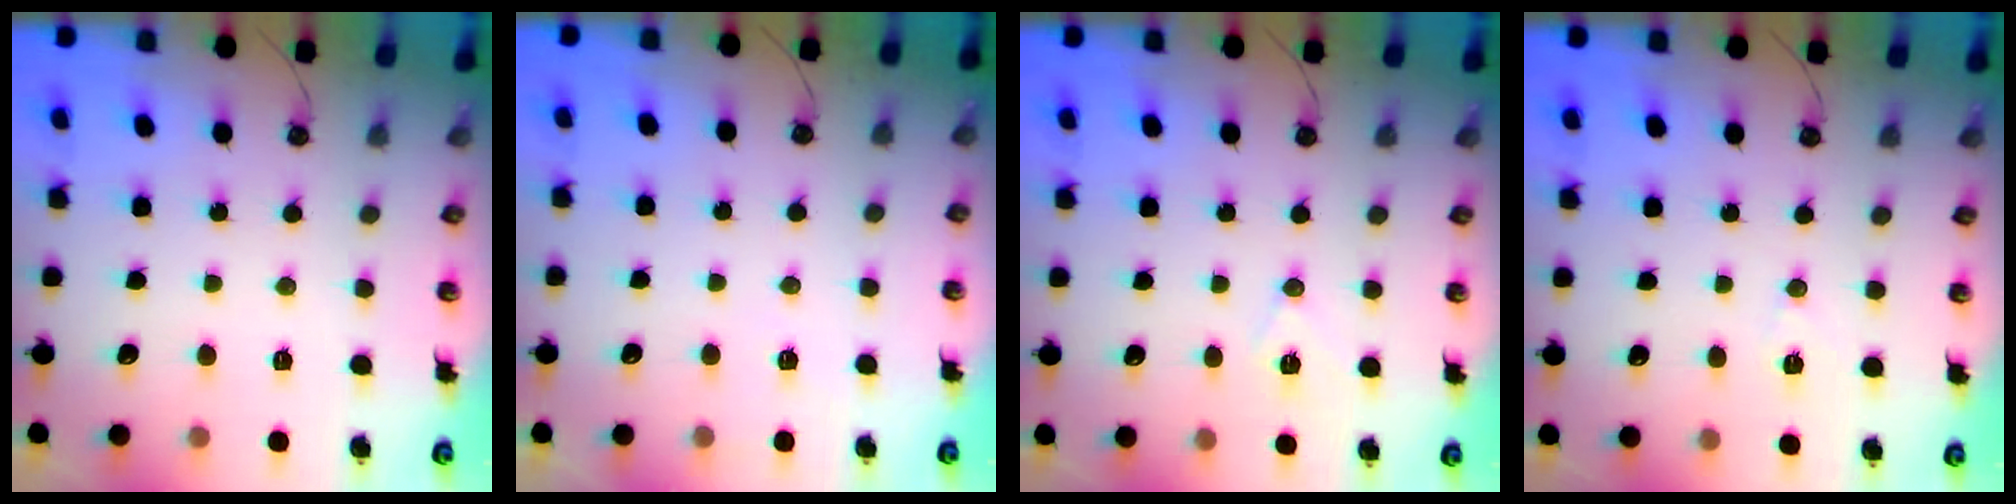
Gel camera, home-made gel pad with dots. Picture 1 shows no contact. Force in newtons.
{"total": 5.0, "press": 2.7, "slide": 4.1}
{"total": 6.6, "press": 5.5, "slide": 3.8}
{"total": 3.7, "press": 3.3, "slide": 1.7}